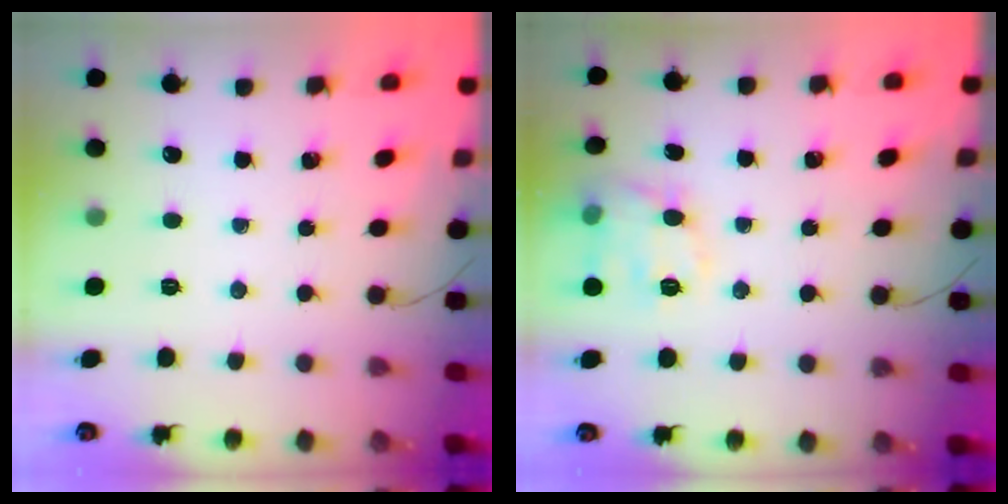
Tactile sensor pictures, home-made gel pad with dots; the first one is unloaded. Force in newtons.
{"total": 11.8, "press": 11.8, "slide": 0.6}